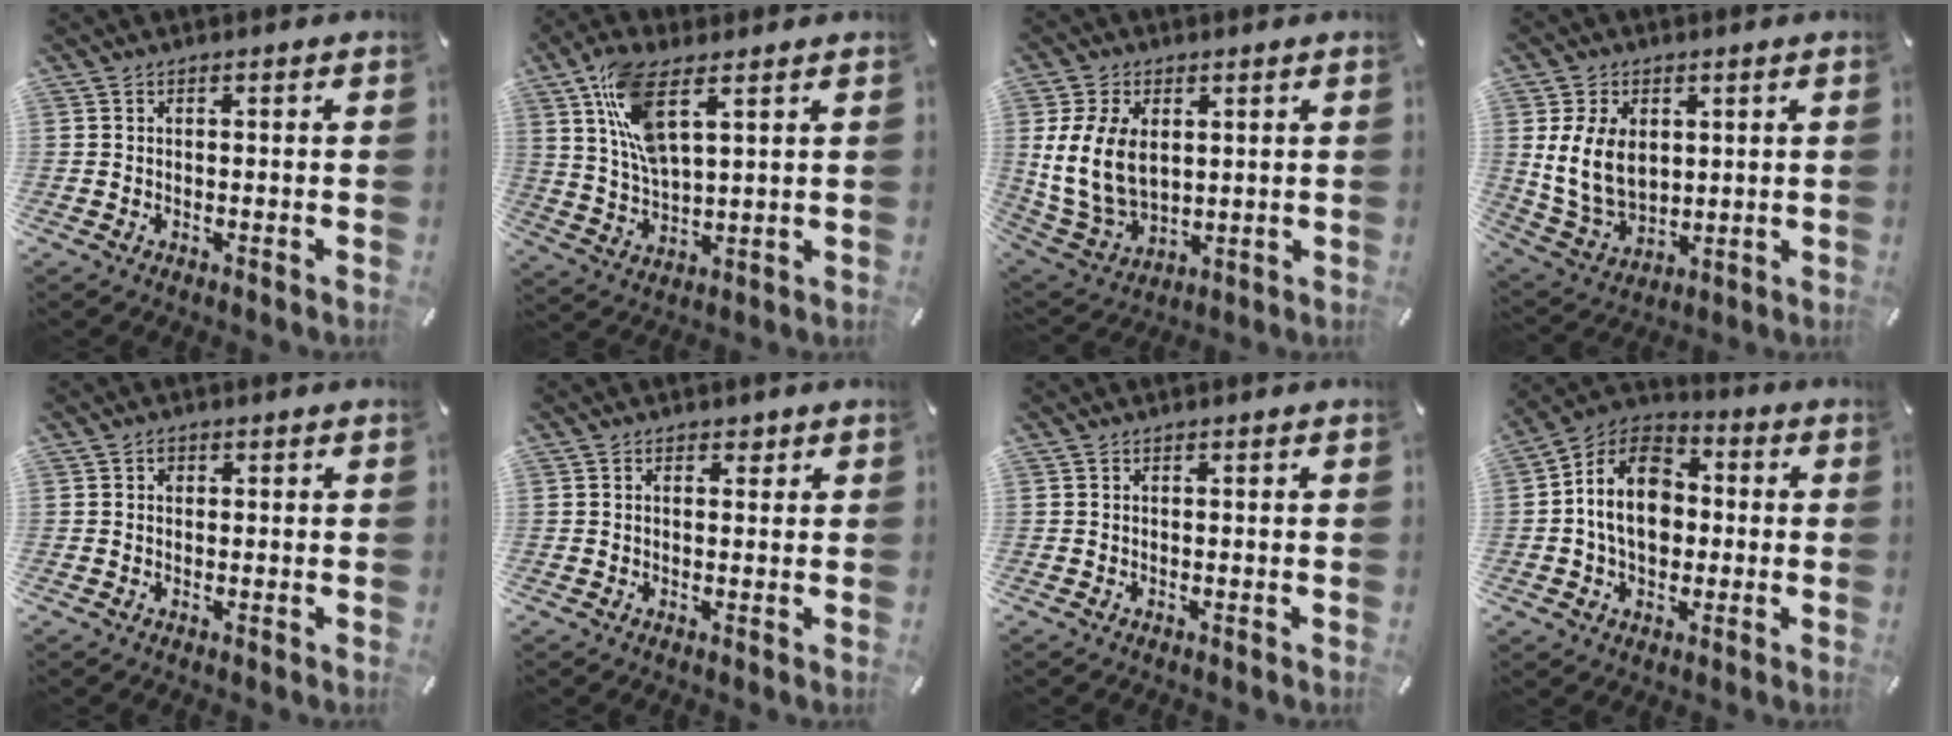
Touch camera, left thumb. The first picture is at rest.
{"total": 12.0, "force": [6.0, 4.9, 9.2], "torque": [-0.200, -0.009, 0.111]}
{"total": 13.1, "force": [2.5, 9.5, 8.6], "torque": [-0.195, -0.005, 0.046]}
{"total": 11.6, "force": [2.5, 8.8, 7.1], "torque": [-0.168, -0.003, 0.045]}
{"total": 1.2, "force": [0.2, 1.1, 0.5], "torque": [-0.010, 0.006, 0.003]}
{"total": 1.9, "force": [0.7, 1.3, 1.1], "torque": [-0.009, 0.000, 0.007]}
{"total": 0.0}
{"total": 14.1, "force": [-0.6, 10.7, 9.2], "torque": [-0.179, 0.019, -0.015]}